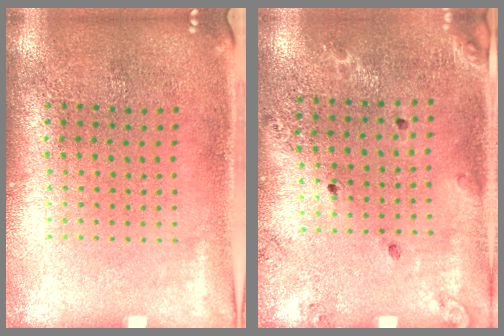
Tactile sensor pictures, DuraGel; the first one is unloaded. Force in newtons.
{"total": 1.2, "press": 1.1, "slide": 0.5}